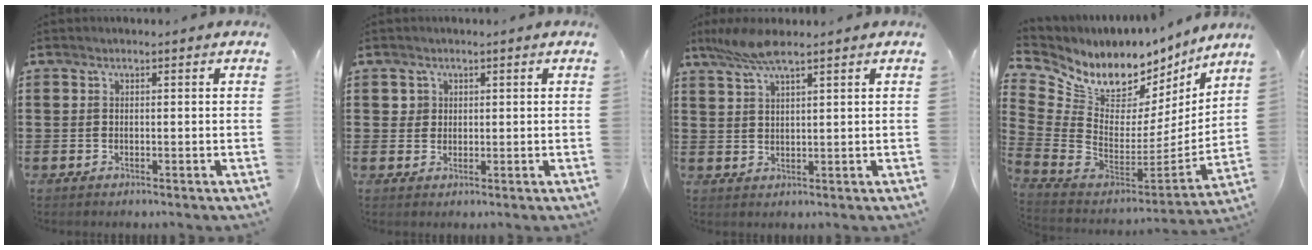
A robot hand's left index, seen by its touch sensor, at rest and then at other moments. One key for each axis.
{"total": 1.7, "fx": 0.6, "fy": 1.6, "fz": 0.3, "tx": -0.012, "ty": 0.008, "tz": 0.011}
{"total": 5.5, "fx": 4.0, "fy": 0.8, "fz": 3.8, "tx": -0.082, "ty": -0.002, "tz": 0.072}
{"total": 7.8, "fx": 6.0, "fy": 3.9, "fz": 3.1, "tx": -0.092, "ty": -0.064, "tz": 0.104}